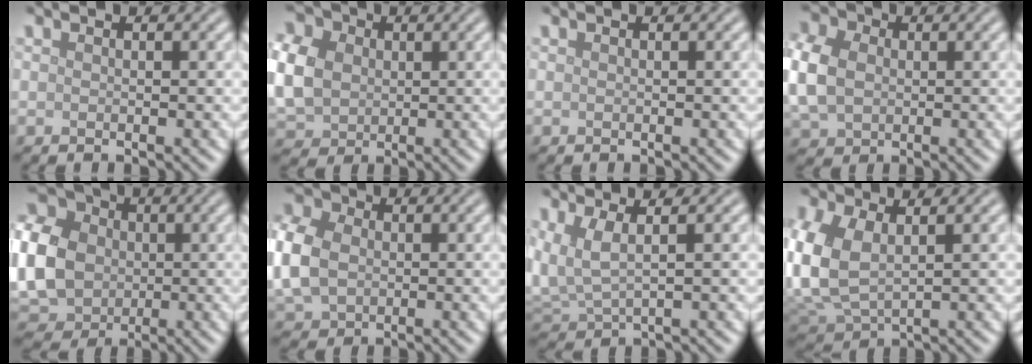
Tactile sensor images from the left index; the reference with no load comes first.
{"total": 9.0, "force": [0.9, 7.3, 5.1], "torque": [-0.124, 0.018, 0.004]}
{"total": 0.0}
{"total": 7.2, "force": [0.5, 5.7, 4.5], "torque": [-0.138, 0.012, 0.008]}
{"total": 11.1, "force": [0.0, 9.1, 6.4], "torque": [-0.163, 0.001, -0.004]}
{"total": 8.1, "force": [0.1, 6.3, 5.0], "torque": [-0.144, 0.010, -0.002]}
{"total": 3.0, "force": [0.9, 1.2, 2.6], "torque": [-0.067, -0.003, 0.018]}
{"total": 6.9, "force": [1.2, 4.2, 5.4], "torque": [-0.154, -0.002, 0.025]}